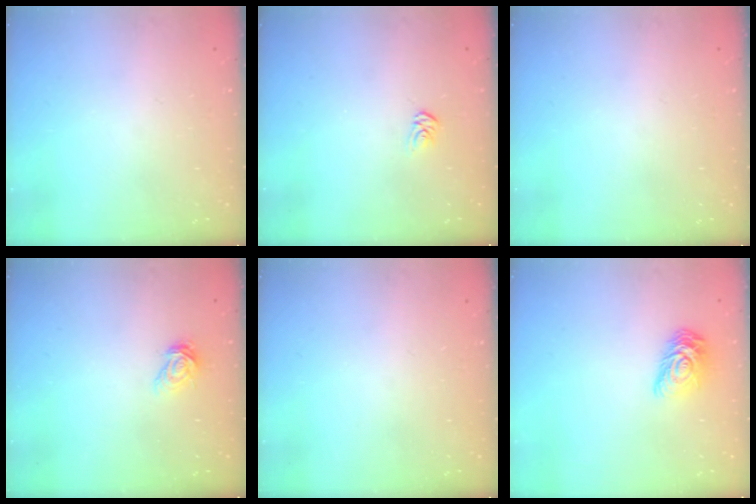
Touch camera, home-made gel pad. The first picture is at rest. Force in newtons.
{"total": 2.9, "press": 2.9, "slide": 0.2}
{"total": 0.0}
{"total": 6.8, "press": 6.8, "slide": 0.8}
{"total": 0.0}
{"total": 10.3, "press": 10.3, "slide": 0.5}